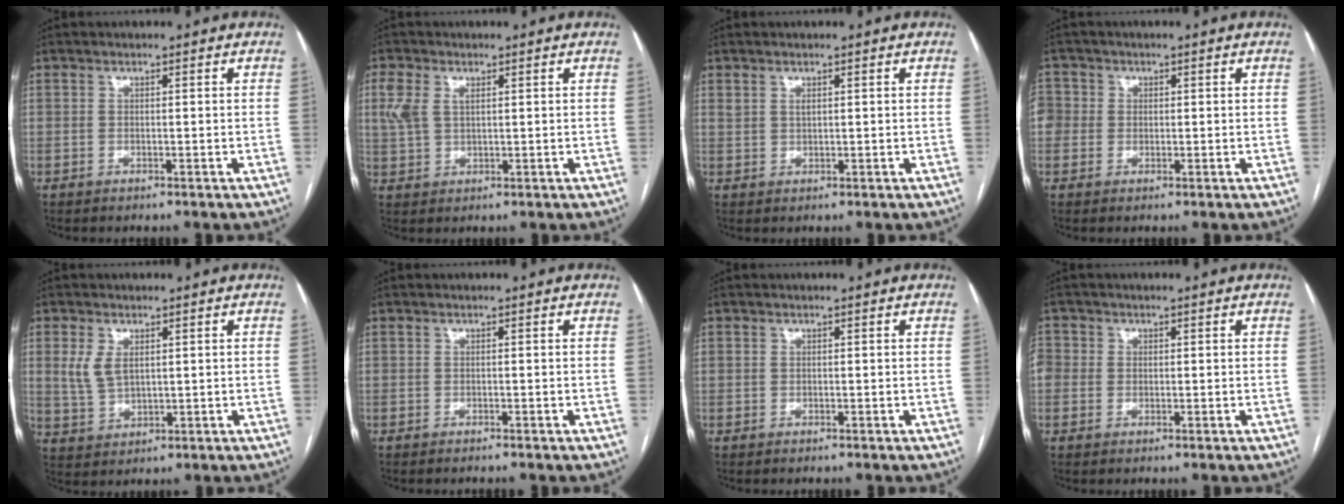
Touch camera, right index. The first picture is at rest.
{"total": 4.7, "force": [2.1, 2.7, 3.1], "torque": [-0.096, 0.021, 0.044]}
{"total": 1.3, "force": [1.1, 0.6, 0.3], "torque": [-0.014, 0.007, 0.022]}
{"total": 3.7, "force": [0.1, 3.6, 0.6], "torque": [-0.008, 0.014, 0.000]}
{"total": 4.6, "force": [1.4, 2.7, 3.4], "torque": [-0.078, 0.007, 0.037]}
{"total": 0.7, "force": [-0.7, -0.1, 0.1], "torque": [-0.003, -0.002, -0.011]}
{"total": 0.0}
{"total": 3.7, "force": [0.2, 3.5, 1.2], "torque": [-0.029, 0.018, 0.004]}